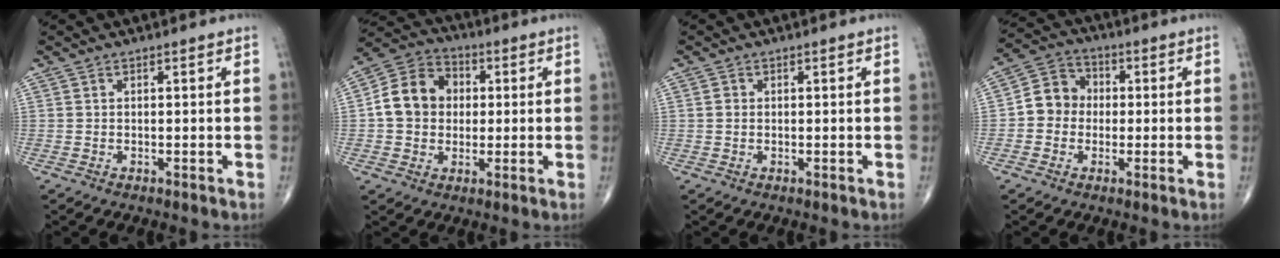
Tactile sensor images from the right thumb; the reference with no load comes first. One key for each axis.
{"total": 11.7, "fx": 0.7, "fy": 9.8, "fz": 6.3, "tx": -0.089, "ty": 0.024, "tz": 0.003}
{"total": 1.1, "fx": 0.1, "fy": 1.0, "fz": 0.5, "tx": -0.007, "ty": 0.001, "tz": 0.002}
{"total": 7.7, "fx": -0.4, "fy": 6.9, "fz": 3.3, "tx": -0.032, "ty": 0.027, "tz": -0.023}